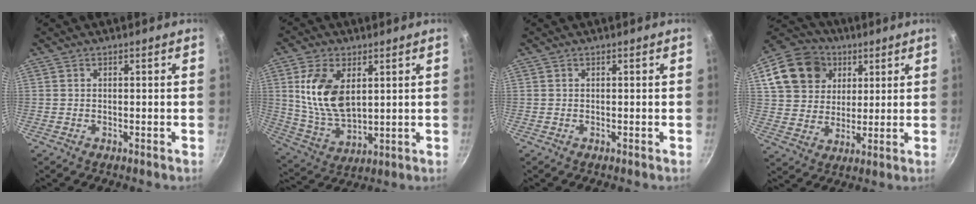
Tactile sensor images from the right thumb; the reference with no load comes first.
{"total": 13.5, "force": [3.5, 7.8, 10.4], "torque": [-0.188, -0.023, 0.079]}
{"total": 0.0}
{"total": 16.5, "force": [5.9, 13.5, 7.3], "torque": [-0.126, 0.013, 0.103]}